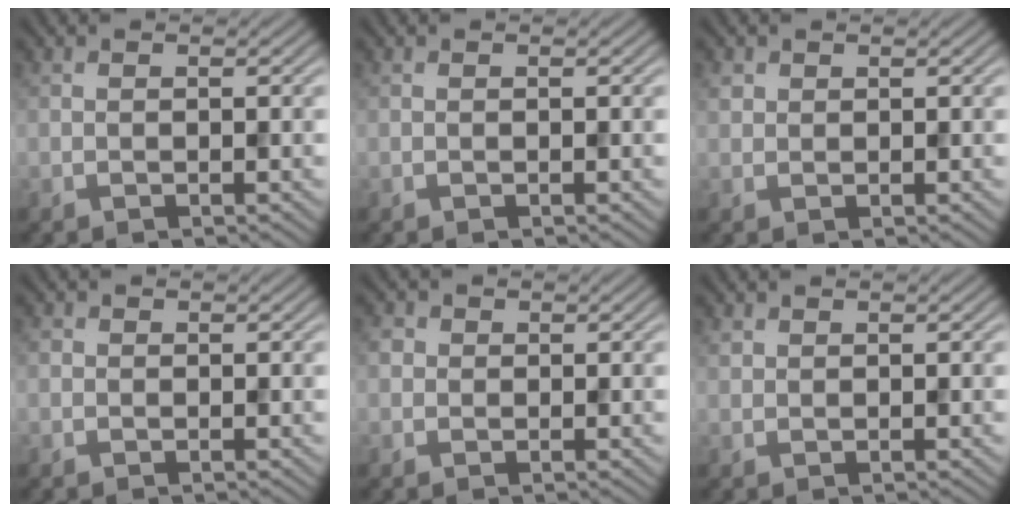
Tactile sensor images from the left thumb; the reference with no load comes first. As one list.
[{"total": 0.0}, {"total": 1.1, "force": [0.6, 0.9, 0.2], "torque": [-0.006, 0.001, 0.013]}, {"total": 0.8, "force": [0.0, 0.7, 0.2], "torque": [0.000, -0.003, -0.004]}, {"total": 2.0, "force": [0.3, 1.9, 0.6], "torque": [-0.018, 0.002, 0.002]}, {"total": 0.7, "force": [0.6, 0.4, 0.1], "torque": [-0.004, -0.001, 0.014]}]